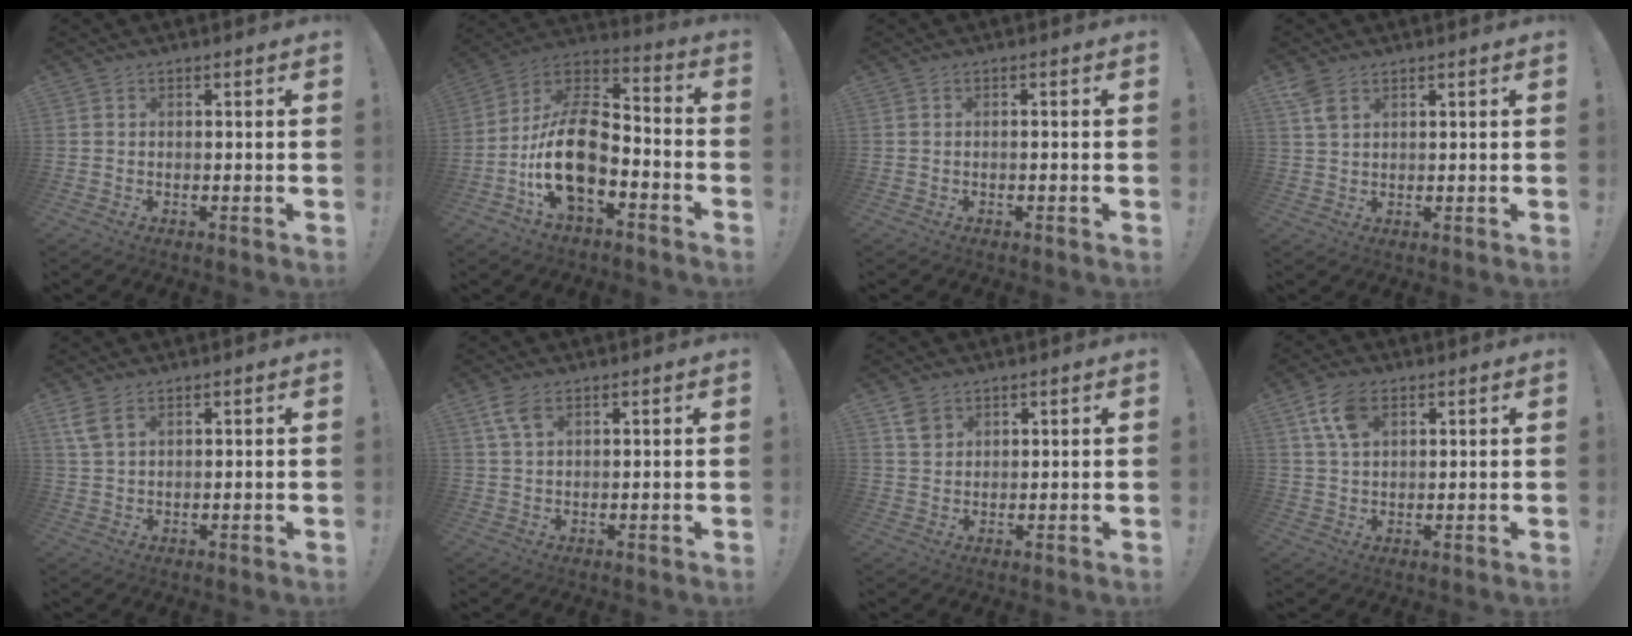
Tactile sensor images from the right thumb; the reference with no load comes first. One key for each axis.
{"total": 17.6, "fx": -6.3, "fy": 9.9, "fz": 13.1, "tx": -0.250, "ty": 0.034, "tz": -0.103}
{"total": 1.0, "fx": -0.8, "fy": -0.3, "fz": 0.5, "tx": -0.018, "ty": 0.002, "tz": -0.014}
{"total": 4.5, "fx": 2.7, "fy": 2.2, "fz": 2.8, "tx": -0.045, "ty": -0.014, "tz": 0.051}
{"total": 4.8, "fx": 2.8, "fy": 2.1, "fz": 3.3, "tx": -0.076, "ty": -0.001, "tz": 0.058}
{"total": 5.2, "fx": 2.7, "fy": 2.3, "fz": 3.7, "tx": -0.072, "ty": -0.006, "tz": 0.052}
{"total": 4.3, "fx": 2.7, "fy": 2.9, "fz": 1.7, "tx": -0.017, "ty": -0.012, "tz": 0.049}
{"total": 8.4, "fx": 4.0, "fy": 4.6, "fz": 5.8, "tx": -0.104, "ty": -0.002, "tz": 0.077}